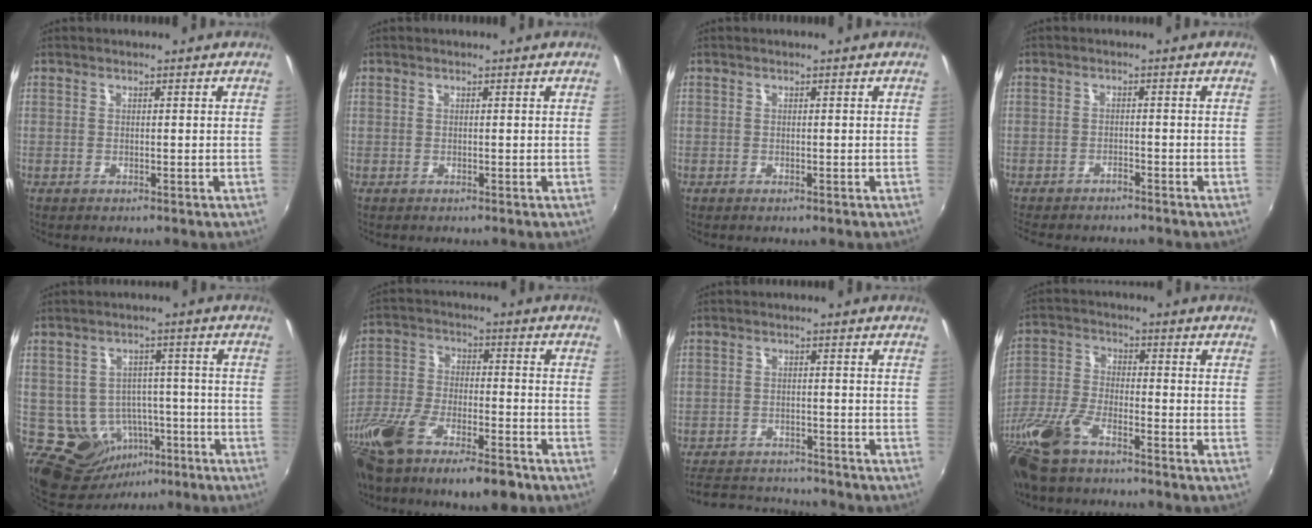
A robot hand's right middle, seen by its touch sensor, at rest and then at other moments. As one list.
[{"total": 0.0}, {"total": 0.0}, {"total": 3.8, "force": [-3.5, 0.8, 1.3], "torque": [-0.039, -0.015, -0.057]}, {"total": 10.8, "force": [-3.7, 9.3, 4.0], "torque": [-0.087, 0.019, -0.025]}, {"total": 18.8, "force": [-13.2, 5.7, 12.1], "torque": [-0.263, -0.053, -0.236]}, {"total": 9.8, "force": [-9.2, 2.3, 2.5], "torque": [-0.073, 0.006, -0.142]}, {"total": 13.2, "force": [-9.6, 4.1, 8.1], "torque": [-0.189, -0.025, -0.197]}]